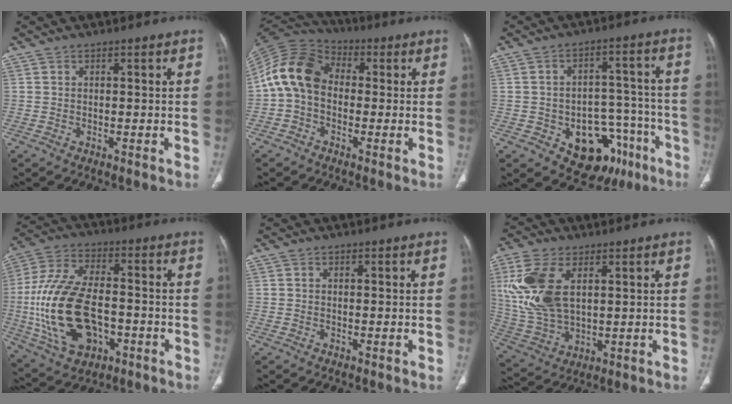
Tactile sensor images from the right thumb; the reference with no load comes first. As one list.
[{"total": 12.2, "force": [-0.3, 9.1, 8.1], "torque": [-0.150, 0.032, -0.022]}, {"total": 15.8, "force": [-7.7, 10.3, 9.1], "torque": [-0.075, 0.063, -0.096]}, {"total": 21.5, "force": [-4.1, 12.5, 17.0], "torque": [-0.342, 0.016, -0.062]}, {"total": 0.0}, {"total": 14.9, "force": [4.1, 8.3, 11.6], "torque": [-0.256, -0.008, 0.092]}]